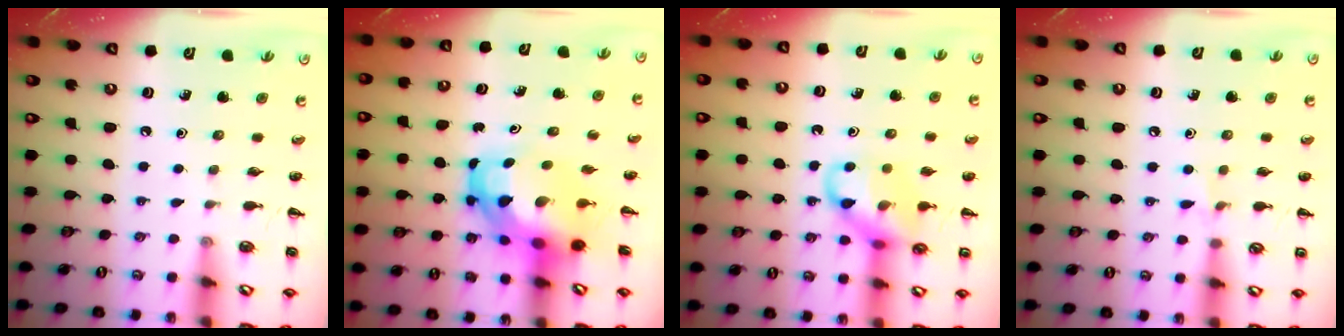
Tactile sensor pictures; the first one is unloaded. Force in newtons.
{"total": 7.0, "press": 6.7, "slide": 1.8}
{"total": 12.8, "press": 12.6, "slide": 2.1}
{"total": 4.2, "press": 4.0, "slide": 1.2}